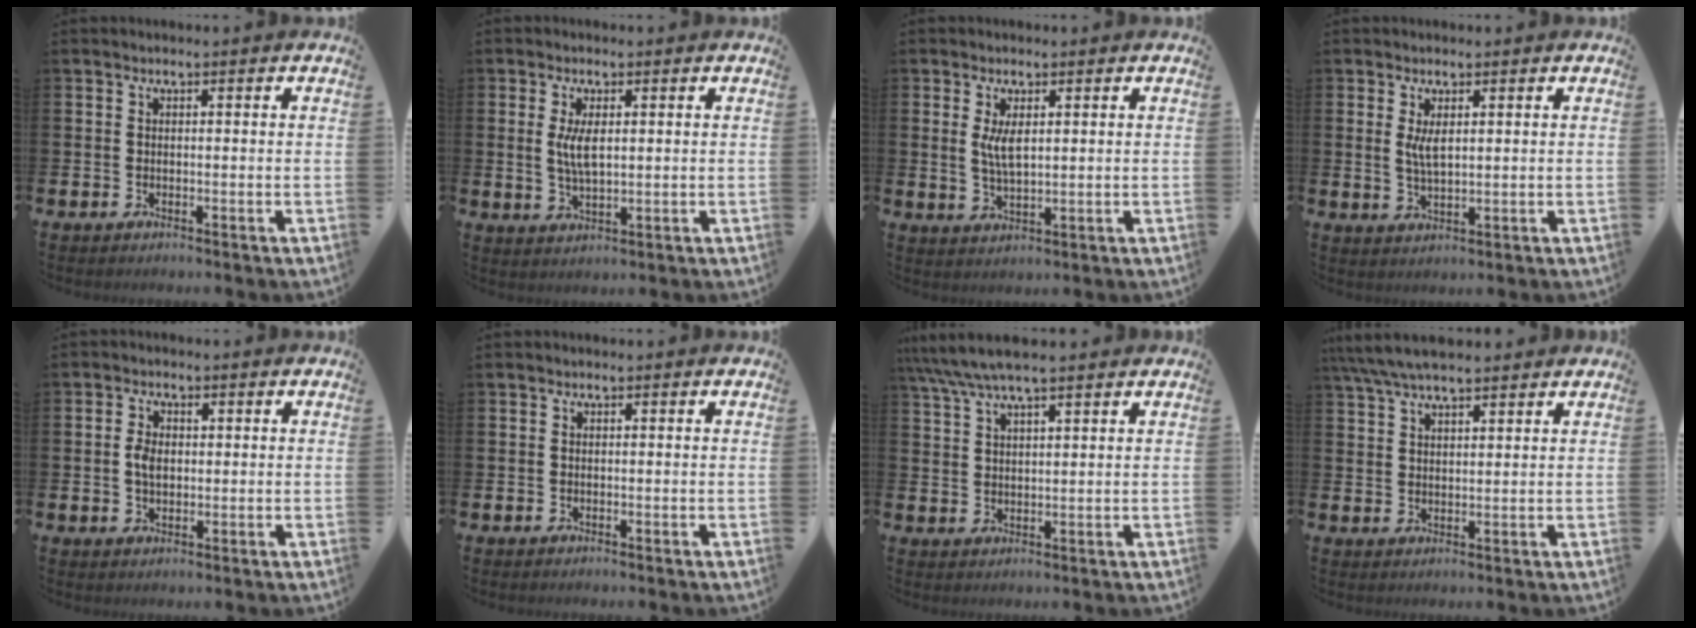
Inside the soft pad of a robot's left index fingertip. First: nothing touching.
{"total": 4.2, "force": [1.2, 1.7, 3.6], "torque": [-0.073, 0.006, 0.020]}
{"total": 3.7, "force": [1.5, 1.4, 3.1], "torque": [-0.054, 0.001, 0.022]}
{"total": 3.1, "force": [1.4, 1.1, 2.6], "torque": [-0.043, 0.000, 0.022]}
{"total": 2.9, "force": [0.5, 1.9, 2.1], "torque": [-0.034, 0.005, 0.006]}
{"total": 0.0}
{"total": 5.8, "force": [4.9, 0.9, 3.0], "torque": [-0.075, -0.009, 0.091]}
{"total": 6.1, "force": [5.4, 1.3, 2.5], "torque": [-0.060, -0.012, 0.100]}